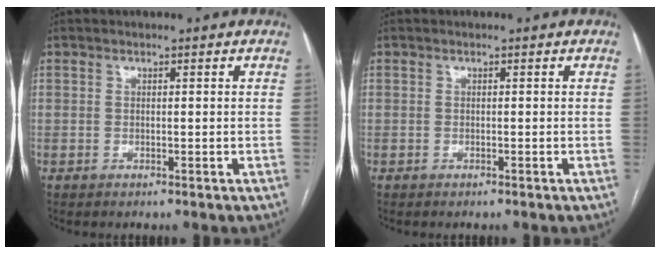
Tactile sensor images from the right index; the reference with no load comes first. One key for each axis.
{"total": 0.0}